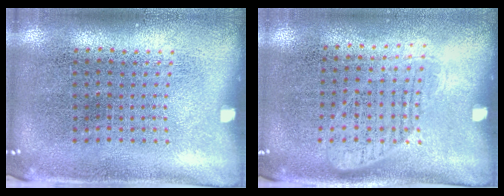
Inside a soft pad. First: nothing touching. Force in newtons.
{"total": 1.1, "press": 0.9, "slide": 0.6}